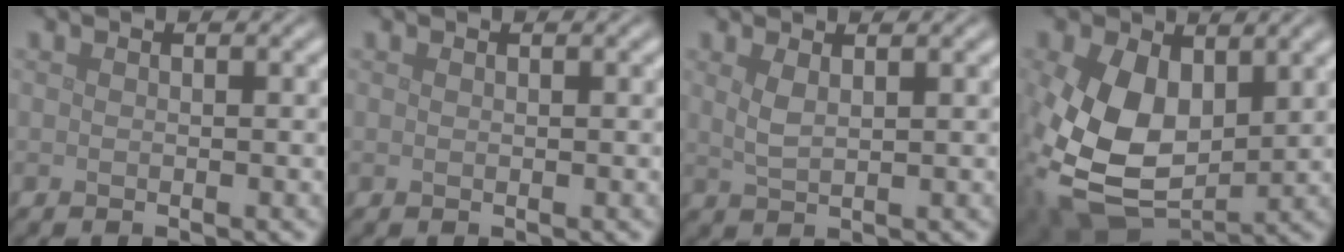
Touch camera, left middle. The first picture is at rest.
{"total": 0.0}
{"total": 1.6, "force": [0.8, 0.5, 1.2], "torque": [-0.029, -0.002, 0.020]}
{"total": 11.0, "force": [0.4, 7.1, 8.3], "torque": [-0.211, -0.016, 0.014]}